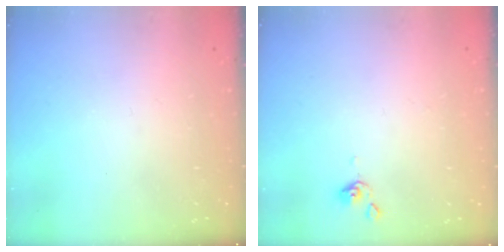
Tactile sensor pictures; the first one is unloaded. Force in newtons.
{"total": 0.6, "press": 0.5, "slide": 0.2}